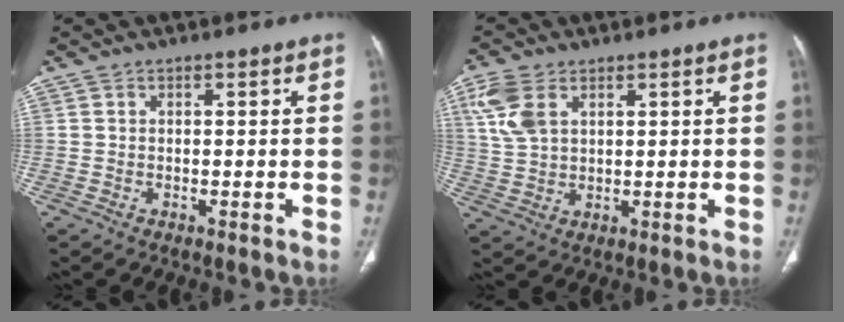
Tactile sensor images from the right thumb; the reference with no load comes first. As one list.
[{"total": 7.4, "force": [3.2, 4.4, 5.0], "torque": [-0.118, -0.001, 0.070]}]